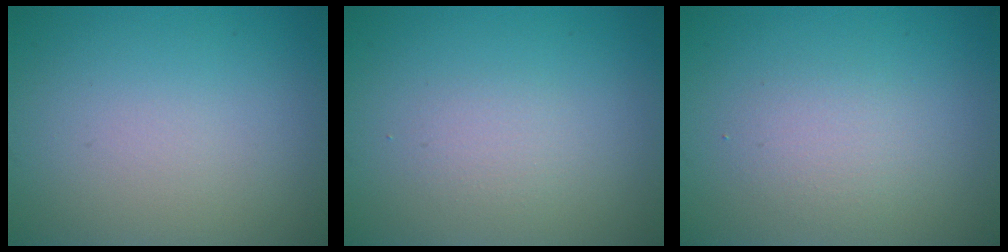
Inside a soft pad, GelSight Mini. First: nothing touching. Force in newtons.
{"total": 1.2, "press": 1.2, "slide": 0.1}
{"total": 1.9, "press": 1.9, "slide": 0.1}